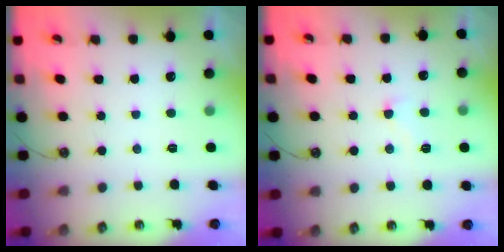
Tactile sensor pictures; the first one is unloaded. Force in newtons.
{"total": 2.4, "press": 2.3, "slide": 0.7}